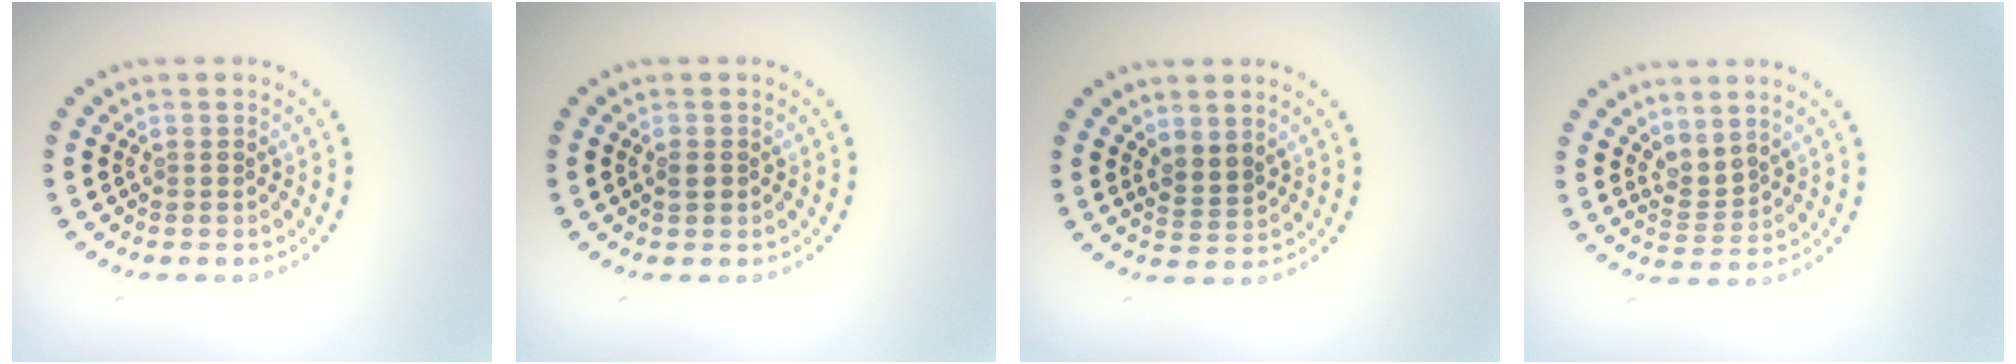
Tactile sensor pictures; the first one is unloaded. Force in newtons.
{"total": 0.8, "press": 0.8, "slide": 0.2}
{"total": 1.8, "press": 1.4, "slide": 1.1}
{"total": 1.8, "press": 1.4, "slide": 1.1}